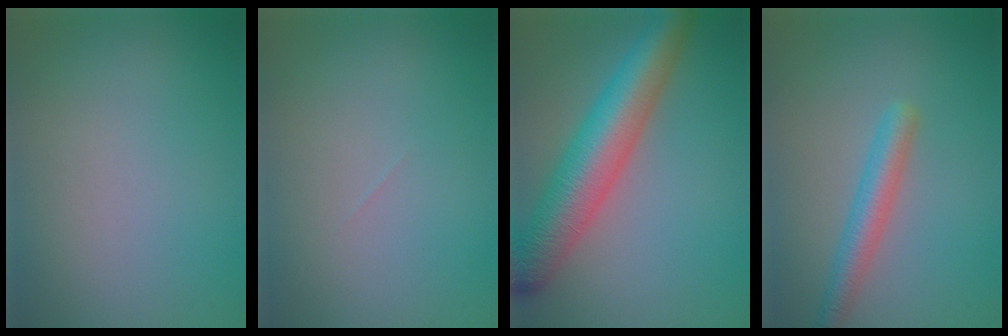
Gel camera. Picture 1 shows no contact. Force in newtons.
{"total": 0.0}
{"total": 8.6, "press": 8.6, "slide": 0.3}
{"total": 3.0, "press": 3.0, "slide": 0.2}